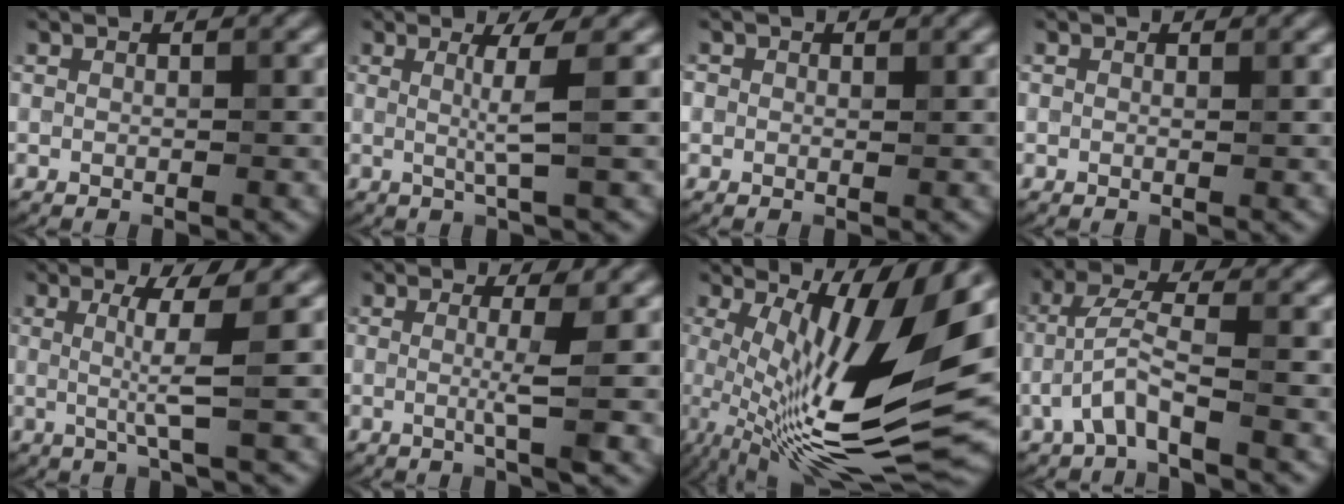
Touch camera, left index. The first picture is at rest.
{"total": 3.1, "force": [0.5, 0.3, 3.0], "torque": [-0.056, -0.002, 0.006]}
{"total": 0.9, "force": [0.3, 0.8, 0.3], "torque": [0.001, -0.003, 0.001]}
{"total": 0.0}
{"total": 3.9, "force": [0.5, 0.3, 3.9], "torque": [-0.070, -0.004, 0.007]}
{"total": 3.4, "force": [0.1, 0.5, 3.3], "torque": [-0.053, -0.007, -0.006]}
{"total": 14.1, "force": [1.5, 4.0, 13.5], "torque": [-0.233, -0.006, 0.036]}
{"total": 3.4, "force": [-1.6, 0.6, 2.9], "torque": [-0.066, 0.011, -0.040]}